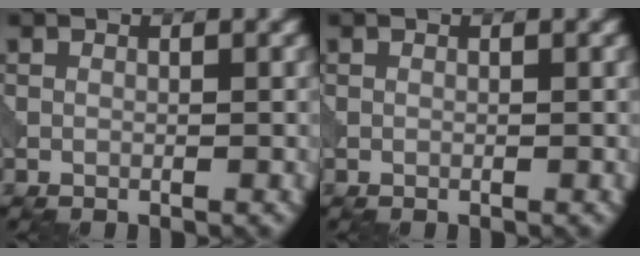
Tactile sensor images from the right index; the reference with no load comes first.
{"total": 0.0}